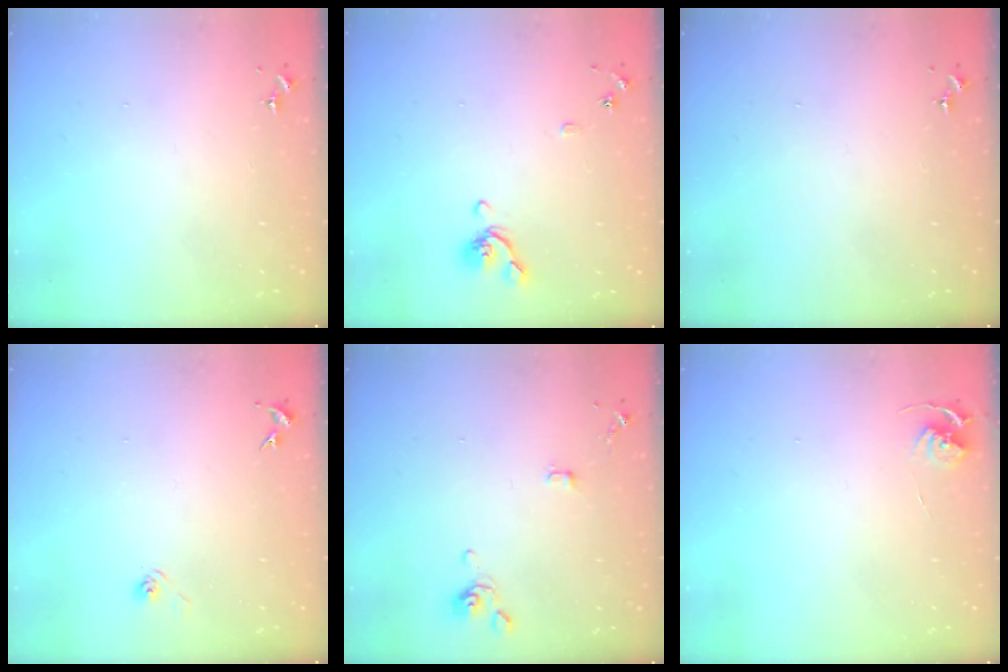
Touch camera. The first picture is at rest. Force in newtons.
{"total": 7.9, "press": 7.7, "slide": 1.4}
{"total": 0.0}
{"total": 2.9, "press": 2.5, "slide": 1.5}
{"total": 4.6, "press": 4.6, "slide": 0.7}
{"total": 5.3, "press": 5.2, "slide": 0.6}